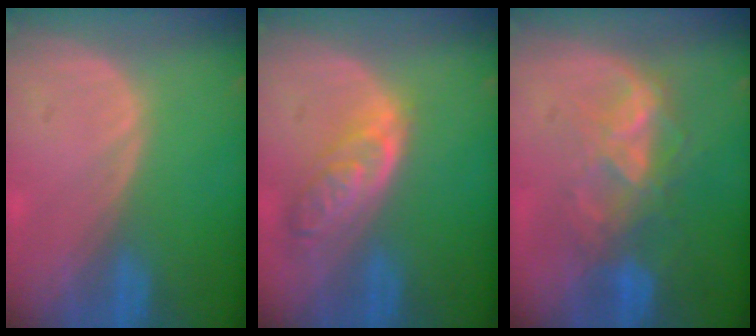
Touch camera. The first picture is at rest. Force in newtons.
{"total": 6.3, "press": 5.7, "slide": 2.8}
{"total": 7.1, "press": 6.7, "slide": 2.4}